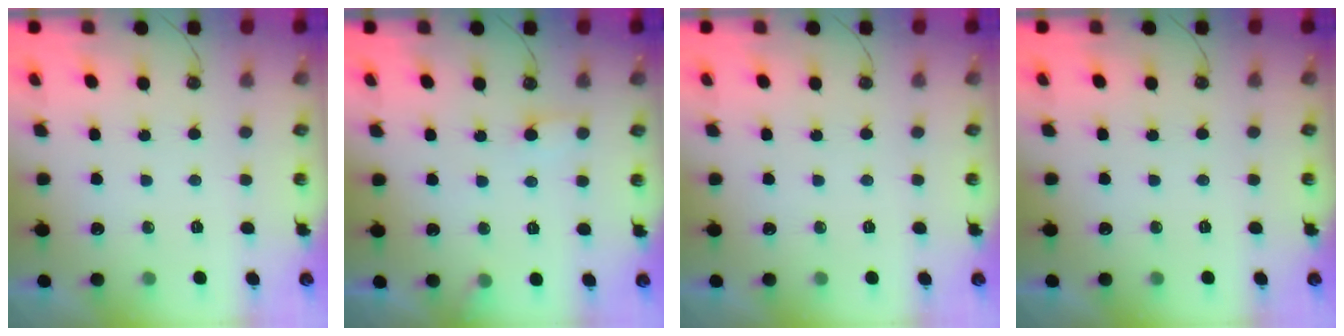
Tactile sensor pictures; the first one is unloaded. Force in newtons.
{"total": 6.6, "press": 6.6, "slide": 0.3}
{"total": 0.0}
{"total": 0.0}